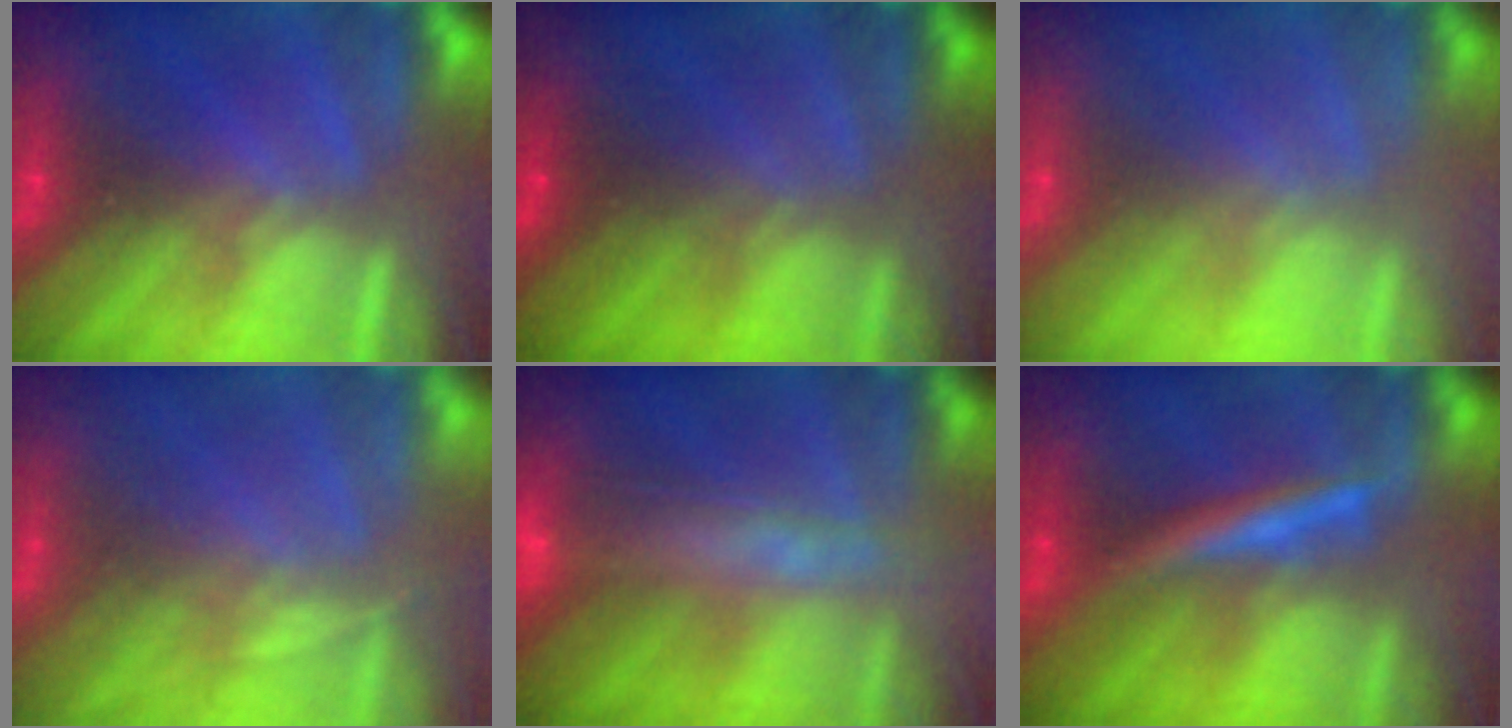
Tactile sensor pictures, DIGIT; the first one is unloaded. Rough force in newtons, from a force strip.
{"total": 1.9}
{"total": 2.3}
{"total": 1.9}
{"total": 7.2}
{"total": 2.9}